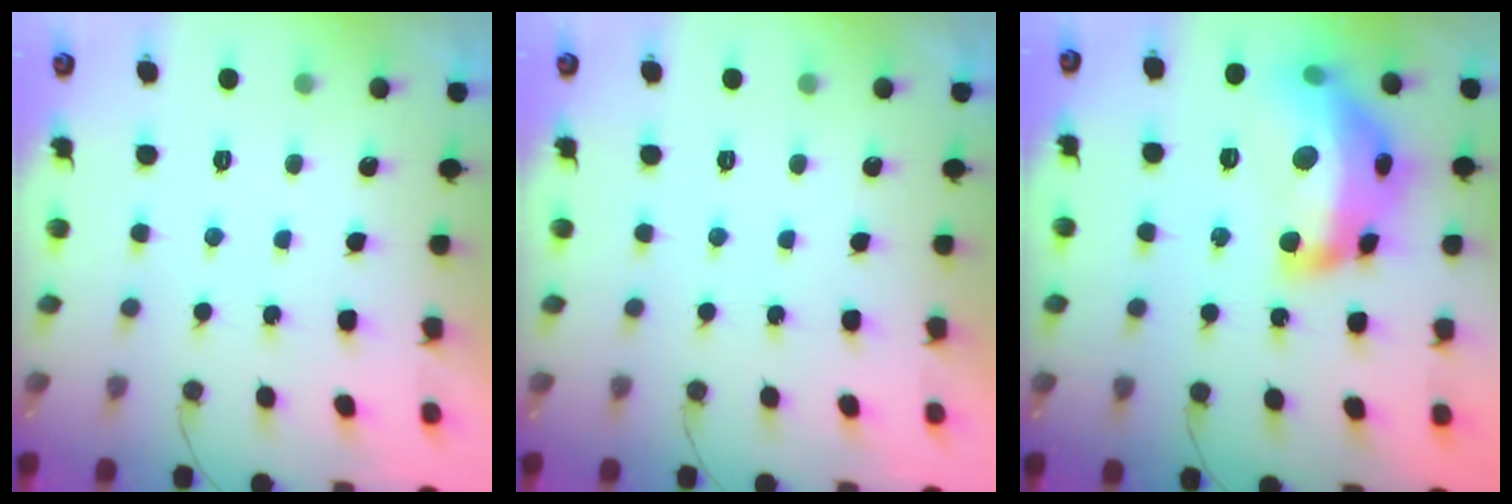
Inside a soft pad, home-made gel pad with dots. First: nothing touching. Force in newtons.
{"total": 0.0}
{"total": 23.9, "press": 23.8, "slide": 1.5}